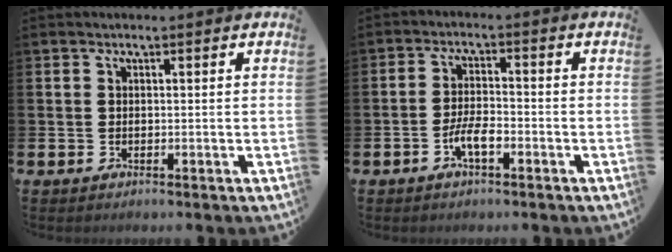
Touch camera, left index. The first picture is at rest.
{"total": 3.6, "force": [-1.6, 1.2, 3.0], "torque": [-0.061, 0.005, -0.029]}